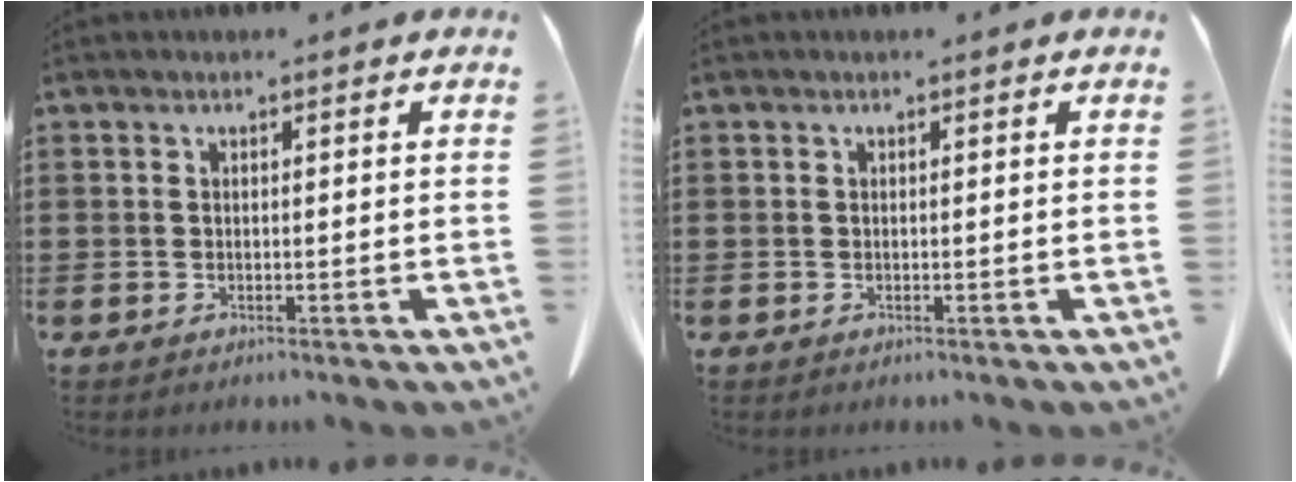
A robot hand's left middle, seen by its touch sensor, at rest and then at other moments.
{"total": 0.0}